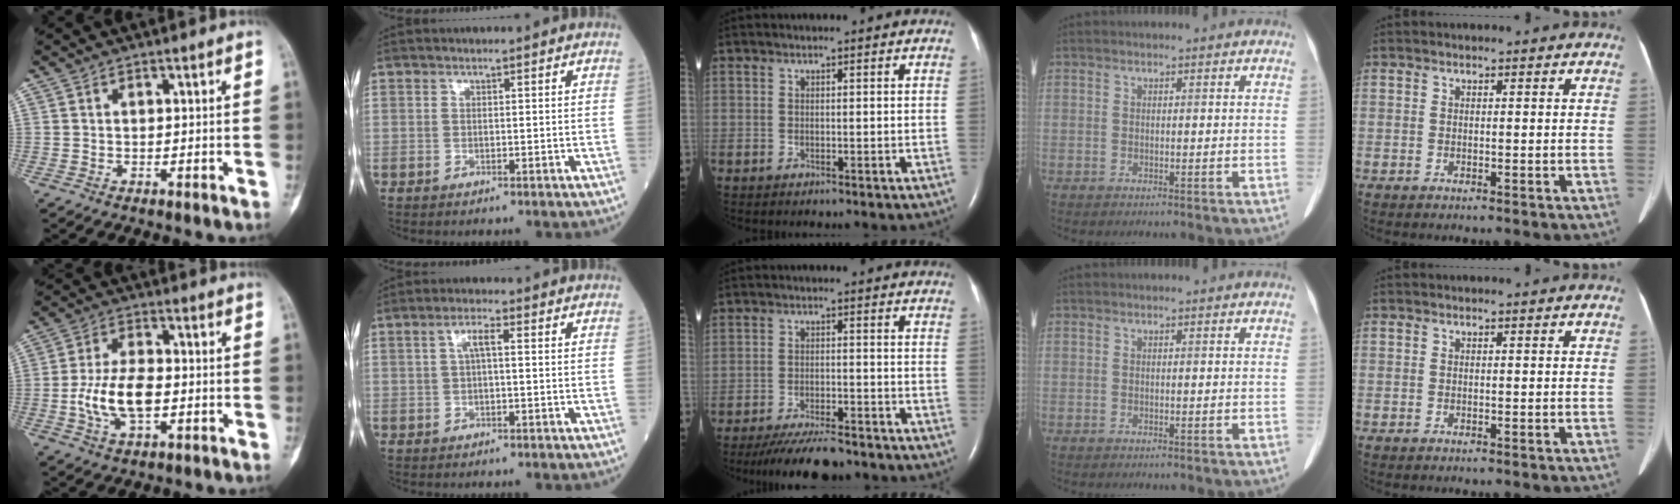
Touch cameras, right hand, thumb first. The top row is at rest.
{"thumb": {"total": 10.5, "force": [-1.6, 5.5, 8.8], "torque": [-0.167, 0.012, -0.031]}, "index": {"total": 2.9, "force": [0.5, 0.6, 2.8], "torque": [-0.057, 0.010, 0.010]}, "middle": {"total": 9.4, "force": [-8.4, 1.5, 4.1], "torque": [-0.064, -0.017, -0.131]}}